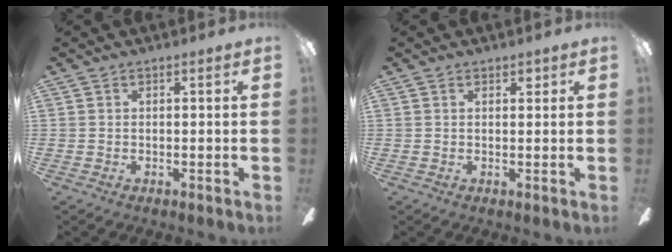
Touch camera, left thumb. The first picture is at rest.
{"total": 0.7, "force": [0.4, 0.3, 0.5], "torque": [-0.011, 0.004, 0.005]}